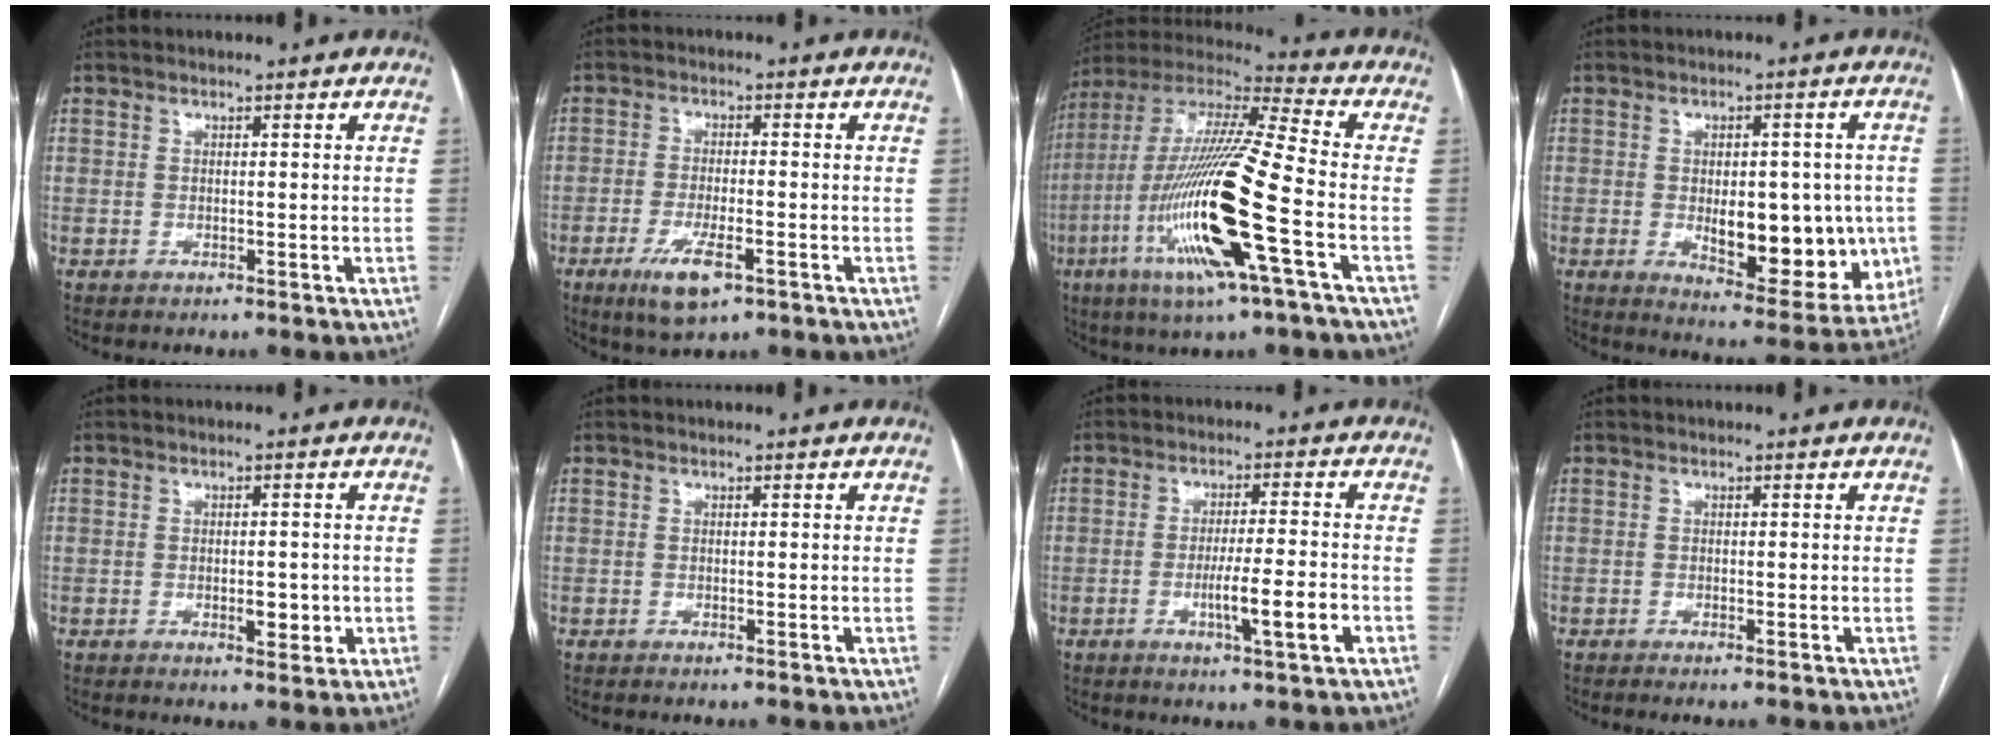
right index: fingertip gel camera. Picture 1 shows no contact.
{"total": 6.8, "force": [-3.5, 1.6, 5.7], "torque": [-0.111, -0.013, -0.055]}
{"total": 22.0, "force": [-6.5, 0.6, 21.0], "torque": [-0.443, -0.025, -0.129]}
{"total": 15.1, "force": [-2.2, 6.6, 13.4], "torque": [-0.166, 0.001, -0.007]}
{"total": 3.3, "force": [-0.8, 1.2, 2.9], "torque": [-0.042, -0.001, -0.007]}
{"total": 0.0}
{"total": 7.6, "force": [-2.6, -0.4, 7.1], "torque": [-0.115, -0.009, -0.043]}
{"total": 0.8, "force": [-0.6, -0.2, 0.5], "torque": [-0.010, -0.001, -0.010]}